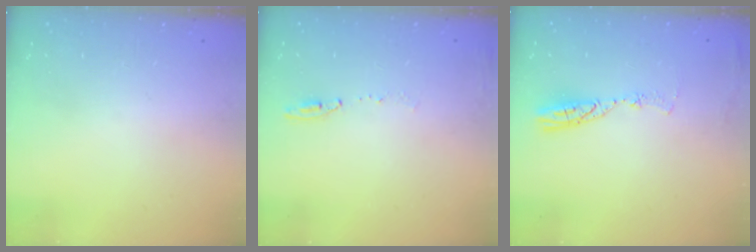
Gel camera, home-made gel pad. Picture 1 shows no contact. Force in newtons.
{"total": 6.3, "press": 6.2, "slide": 0.8}
{"total": 7.3, "press": 7.3, "slide": 0.8}